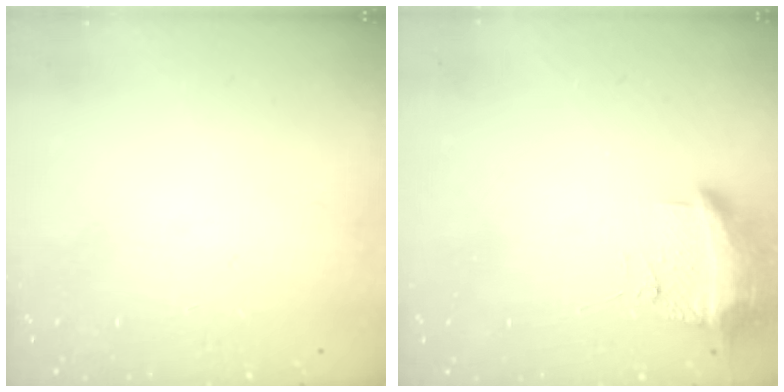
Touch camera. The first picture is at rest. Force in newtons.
{"total": 10.0, "press": 9.9, "slide": 1.7}